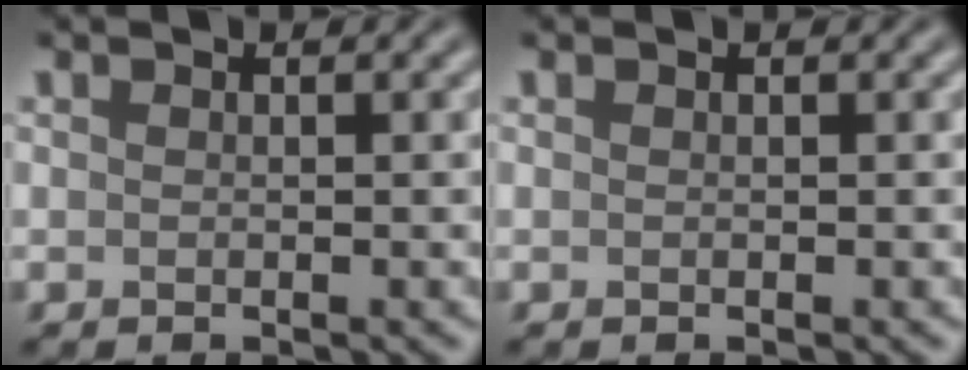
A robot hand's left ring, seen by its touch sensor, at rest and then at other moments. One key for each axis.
{"total": 0.0}